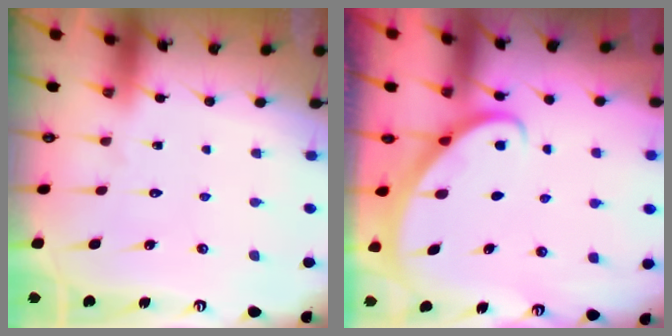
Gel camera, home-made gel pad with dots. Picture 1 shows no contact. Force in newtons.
{"total": 2.7, "press": 2.7, "slide": 0.2}